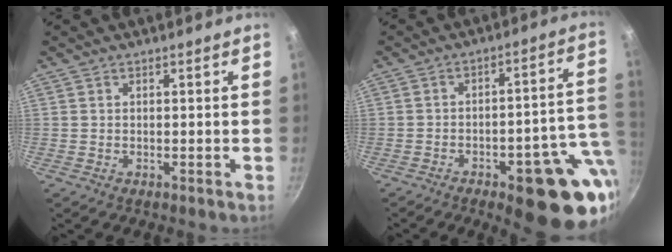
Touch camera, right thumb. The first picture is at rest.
{"total": 17.6, "force": [-8.0, 6.1, 14.5], "torque": [-0.127, 0.038, -0.102]}